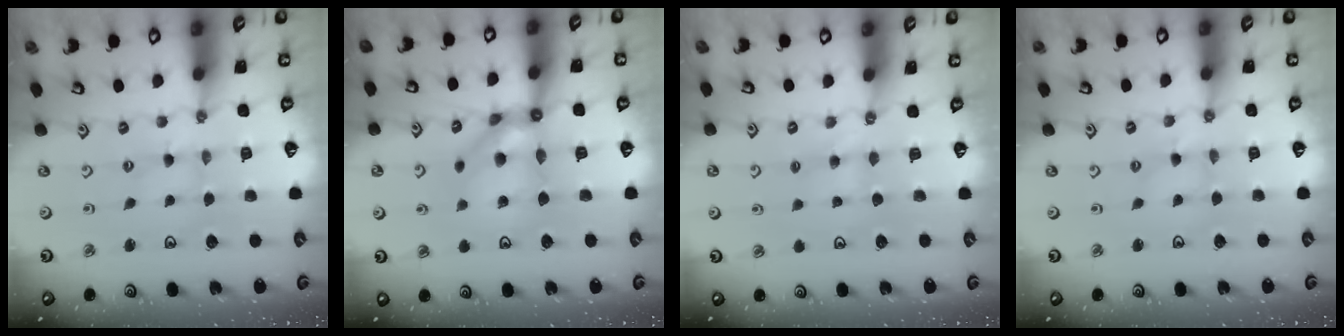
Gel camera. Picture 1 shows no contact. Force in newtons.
{"total": 10.9, "press": 10.7, "slide": 2.0}
{"total": 3.8, "press": 3.7, "slide": 0.4}
{"total": 1.1, "press": 1.0, "slide": 0.2}